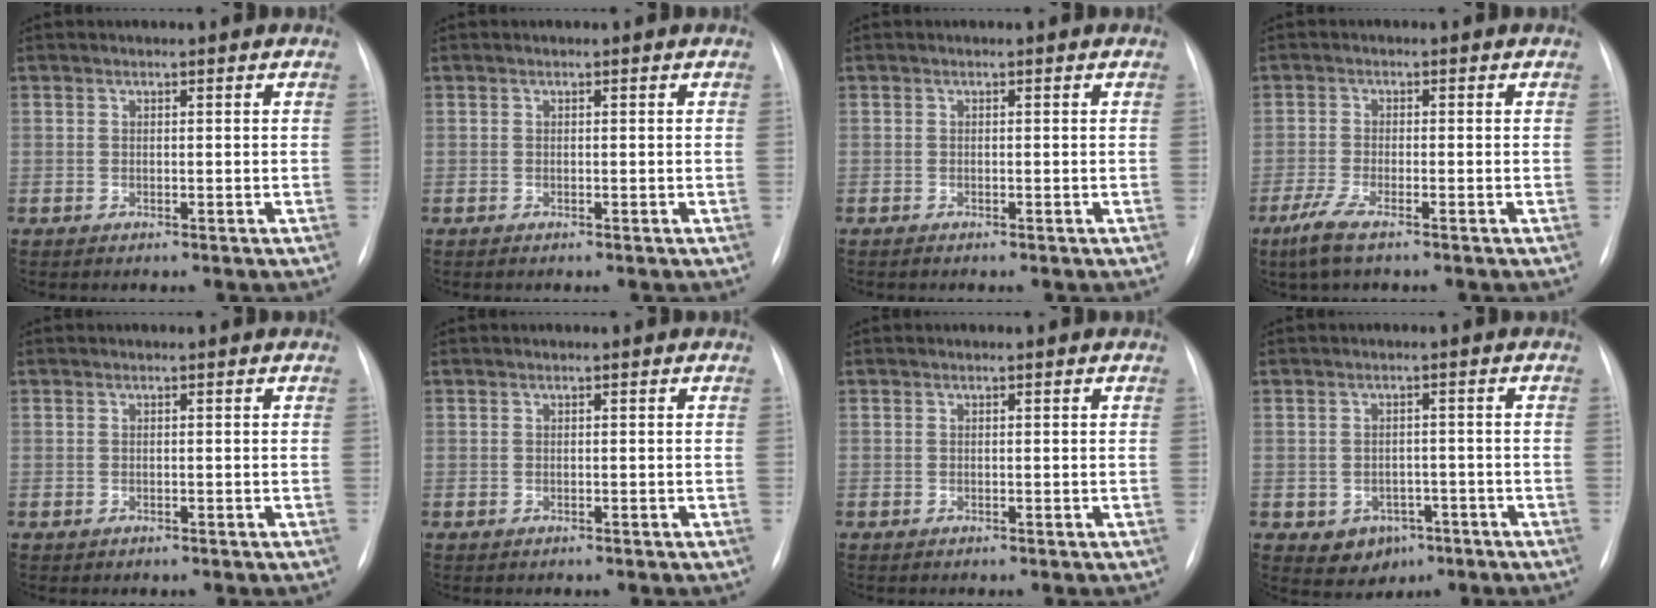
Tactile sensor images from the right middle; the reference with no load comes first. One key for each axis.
{"total": 0.0}
{"total": 0.0}
{"total": 4.4, "fx": -2.9, "fy": 0.5, "fz": 3.2, "tx": -0.081, "ty": -0.014, "tz": -0.058}
{"total": 0.0}
{"total": 0.0}
{"total": 0.0}
{"total": 4.9, "fx": -2.3, "fy": 3.8, "fz": 1.9, "tx": -0.028, "ty": 0.005, "tz": -0.018}